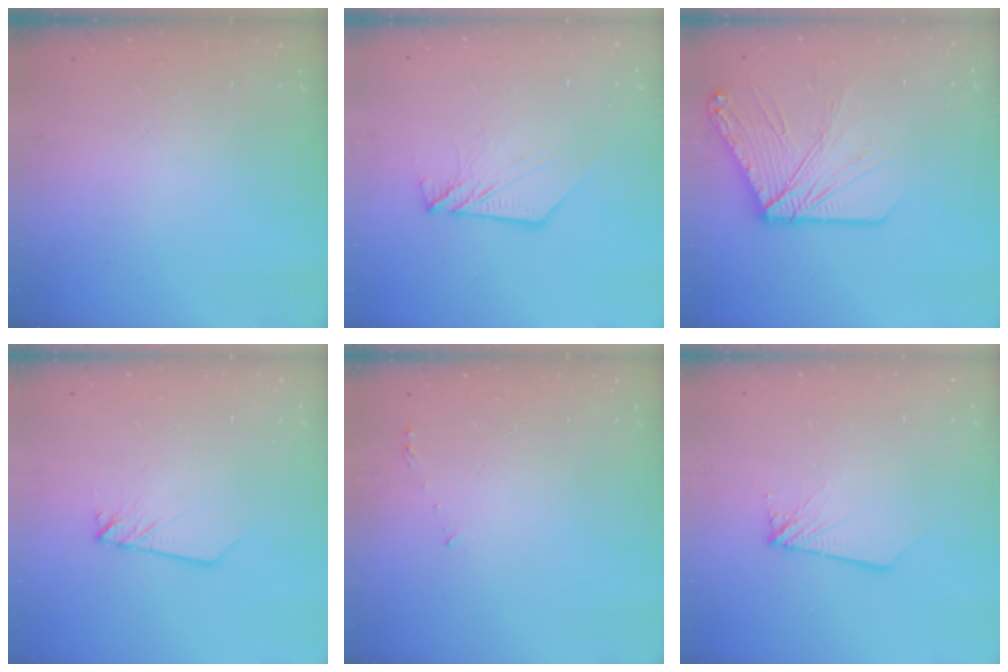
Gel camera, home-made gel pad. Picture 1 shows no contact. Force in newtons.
{"total": 9.0, "press": 8.9, "slide": 0.8}
{"total": 14.4, "press": 14.3, "slide": 2.1}
{"total": 1.9, "press": 1.9, "slide": 0.2}
{"total": 3.2, "press": 3.2, "slide": 0.2}
{"total": 2.7, "press": 2.7, "slide": 0.2}